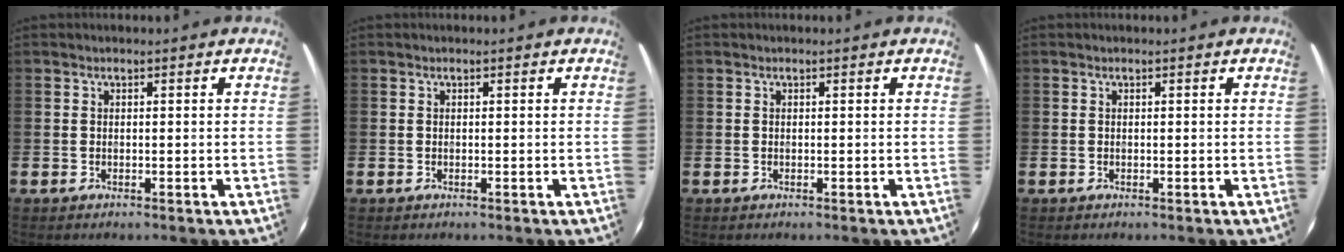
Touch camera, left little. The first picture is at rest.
{"total": 0.0}
{"total": 0.0}
{"total": 0.0}